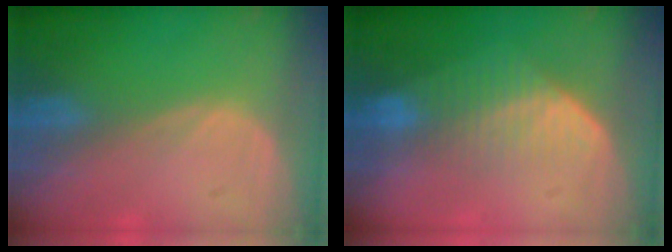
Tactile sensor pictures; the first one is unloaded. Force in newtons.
{"total": 7.2, "press": 6.1, "slide": 3.8}